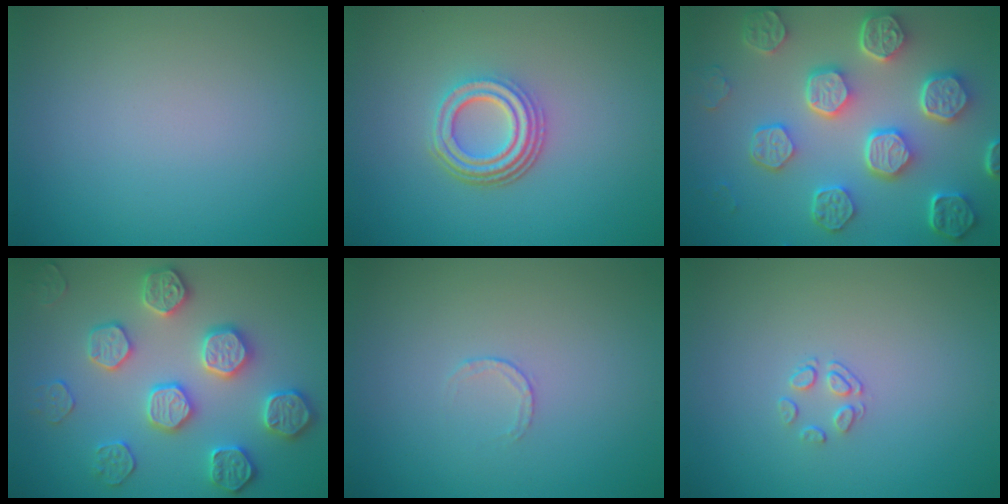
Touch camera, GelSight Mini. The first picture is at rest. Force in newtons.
{"total": 4.4, "press": 3.3, "slide": 2.9}
{"total": 8.2, "press": 6.2, "slide": 5.4}
{"total": 4.7, "press": 4.7, "slide": 0.6}
{"total": 0.6, "press": 0.4, "slide": 0.4}
{"total": 1.4, "press": 0.6, "slide": 1.2}